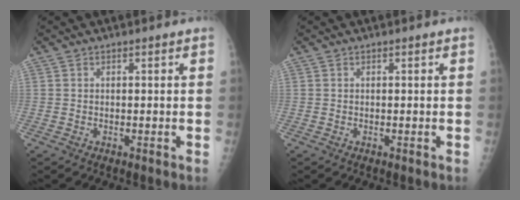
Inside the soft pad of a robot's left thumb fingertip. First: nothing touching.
{"total": 0.0}